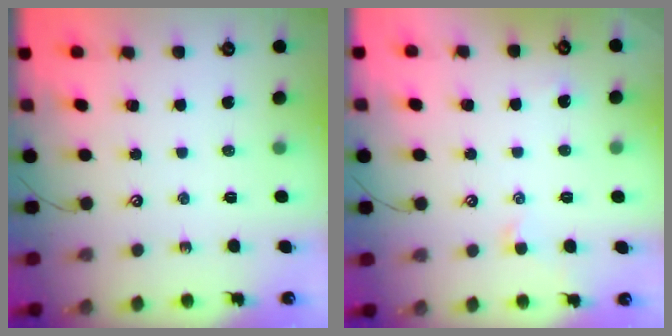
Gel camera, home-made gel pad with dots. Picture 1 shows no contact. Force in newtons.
{"total": 0.7, "press": 0.1, "slide": 0.7}